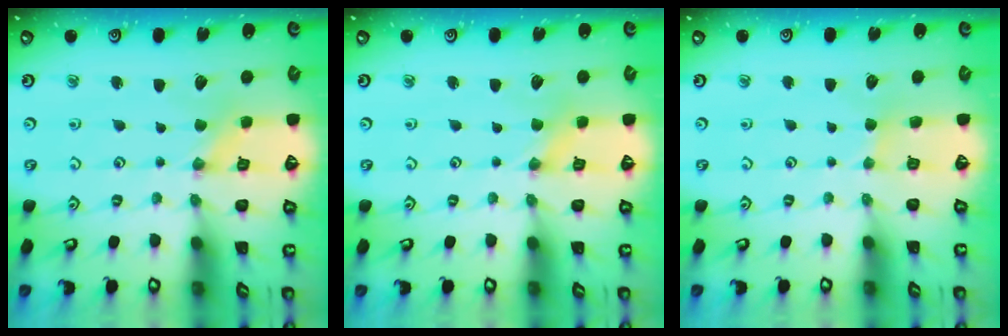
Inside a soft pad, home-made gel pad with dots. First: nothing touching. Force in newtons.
{"total": 0.0}
{"total": 2.1, "press": 2.0, "slide": 0.3}